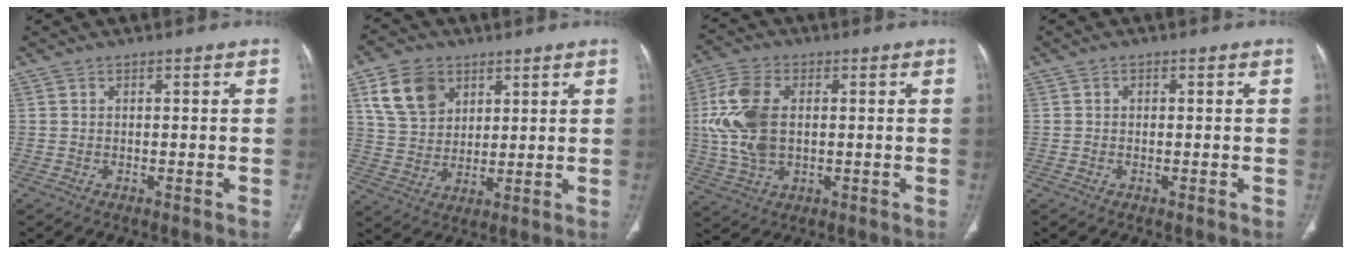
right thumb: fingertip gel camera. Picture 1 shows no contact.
{"total": 10.8, "force": [5.1, 7.9, 5.3], "torque": [-0.077, -0.013, 0.104]}
{"total": 12.6, "force": [1.2, 7.8, 9.8], "torque": [-0.216, 0.005, 0.025]}
{"total": 0.7, "force": [0.1, 0.7, 0.2], "torque": [0.004, 0.002, 0.000]}